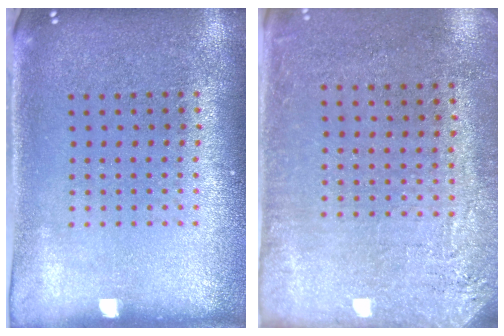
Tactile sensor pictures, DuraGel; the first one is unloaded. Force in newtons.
{"total": 2.7, "press": 2.3, "slide": 1.4}